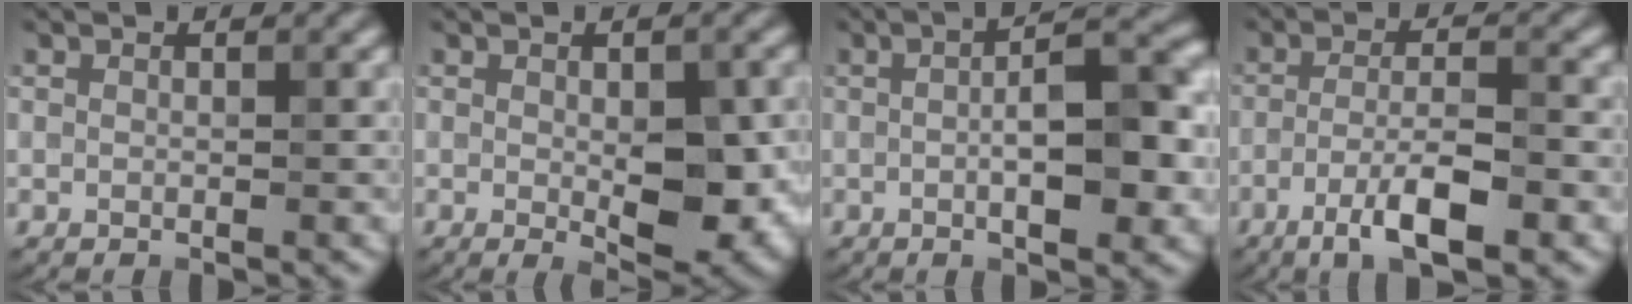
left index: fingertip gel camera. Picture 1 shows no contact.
{"total": 6.1, "force": [-0.6, 2.3, 5.6], "torque": [-0.079, -0.011, -0.001]}
{"total": 7.5, "force": [-0.5, 2.0, 7.2], "torque": [-0.105, 0.004, -0.009]}
{"total": 5.8, "force": [-2.8, 1.3, 5.0], "torque": [-0.089, 0.005, -0.051]}